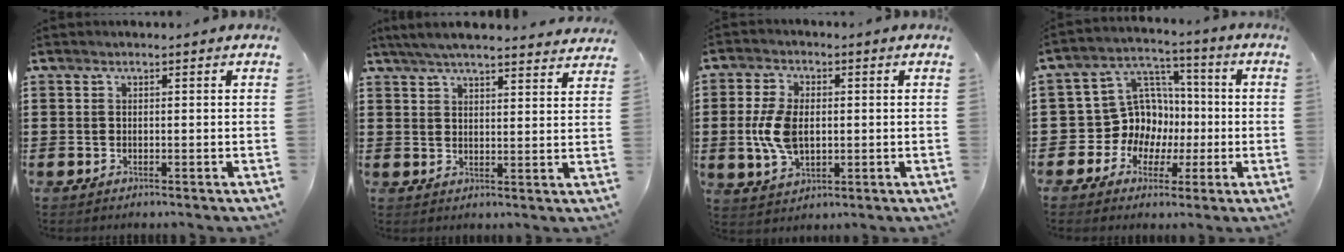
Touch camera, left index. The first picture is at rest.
{"total": 5.1, "force": [4.8, 0.1, 1.7], "torque": [-0.048, -0.017, 0.085]}
{"total": 7.6, "force": [0.0, 4.6, 6.0], "torque": [-0.150, 0.003, -0.008]}
{"total": 10.0, "force": [-0.4, 9.6, 2.8], "torque": [-0.100, 0.002, 0.001]}